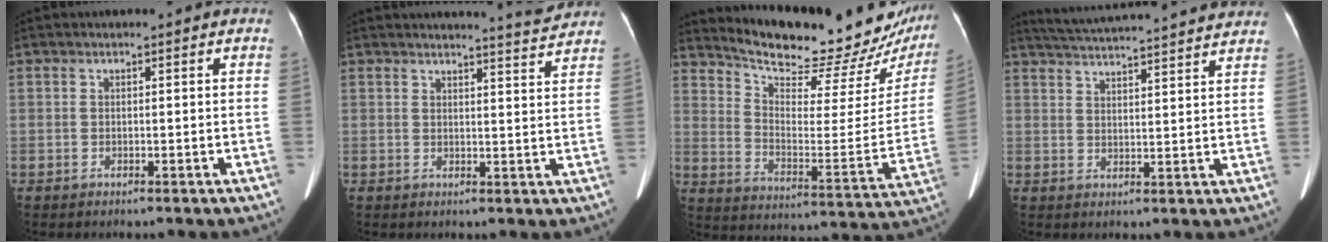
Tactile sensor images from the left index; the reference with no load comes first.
{"total": 4.5, "force": [4.5, -0.7, 0.3], "torque": [-0.016, -0.022, 0.048]}
{"total": 23.2, "force": [21.4, 5.2, 7.2], "torque": [-0.112, -0.071, 0.285]}
{"total": 19.9, "force": [18.6, 0.7, 7.1], "torque": [-0.121, 0.006, 0.248]}